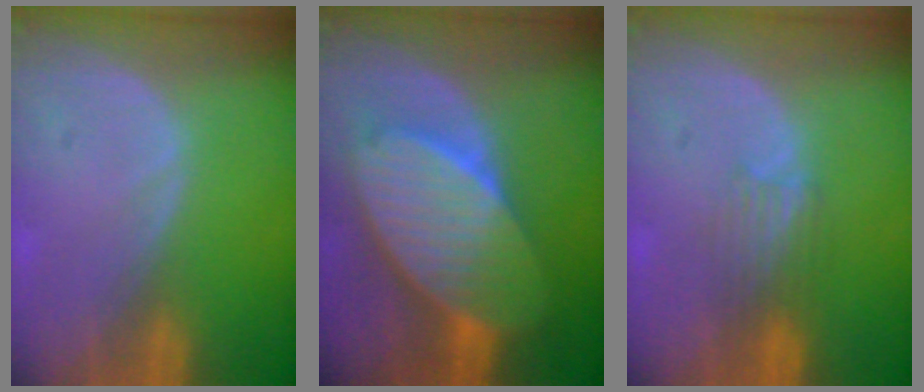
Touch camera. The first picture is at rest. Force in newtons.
{"total": 10.9, "press": 10.9, "slide": 0.5}
{"total": 3.4, "press": 3.3, "slide": 0.5}